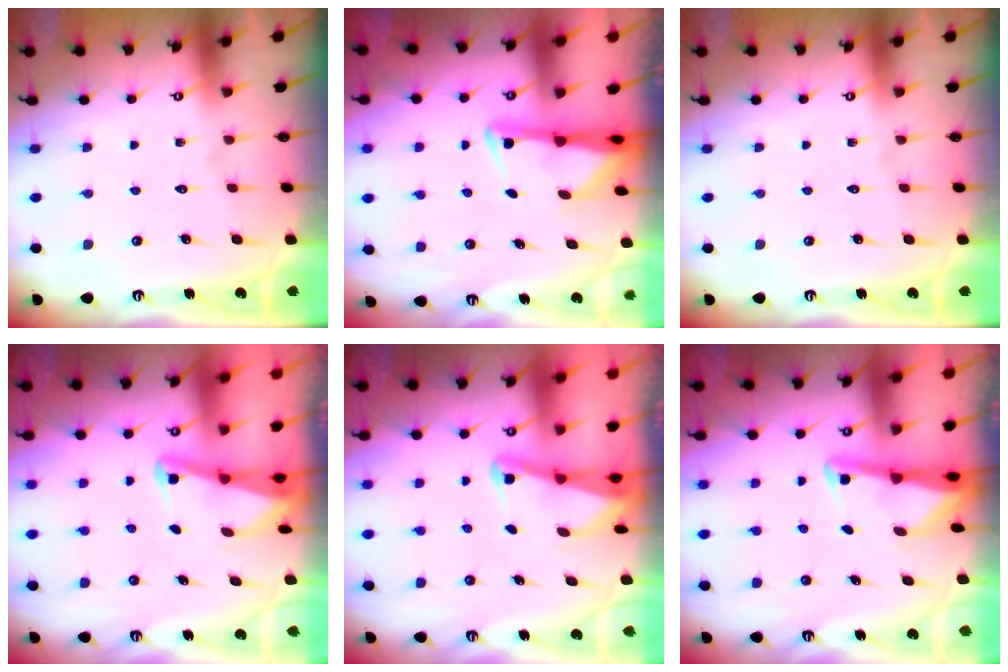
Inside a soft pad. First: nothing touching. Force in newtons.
{"total": 2.8, "press": 2.8, "slide": 0.6}
{"total": 0.0}
{"total": 2.1, "press": 2.1, "slide": 0.3}
{"total": 2.1, "press": 2.1, "slide": 0.3}
{"total": 2.9, "press": 2.9, "slide": 0.3}